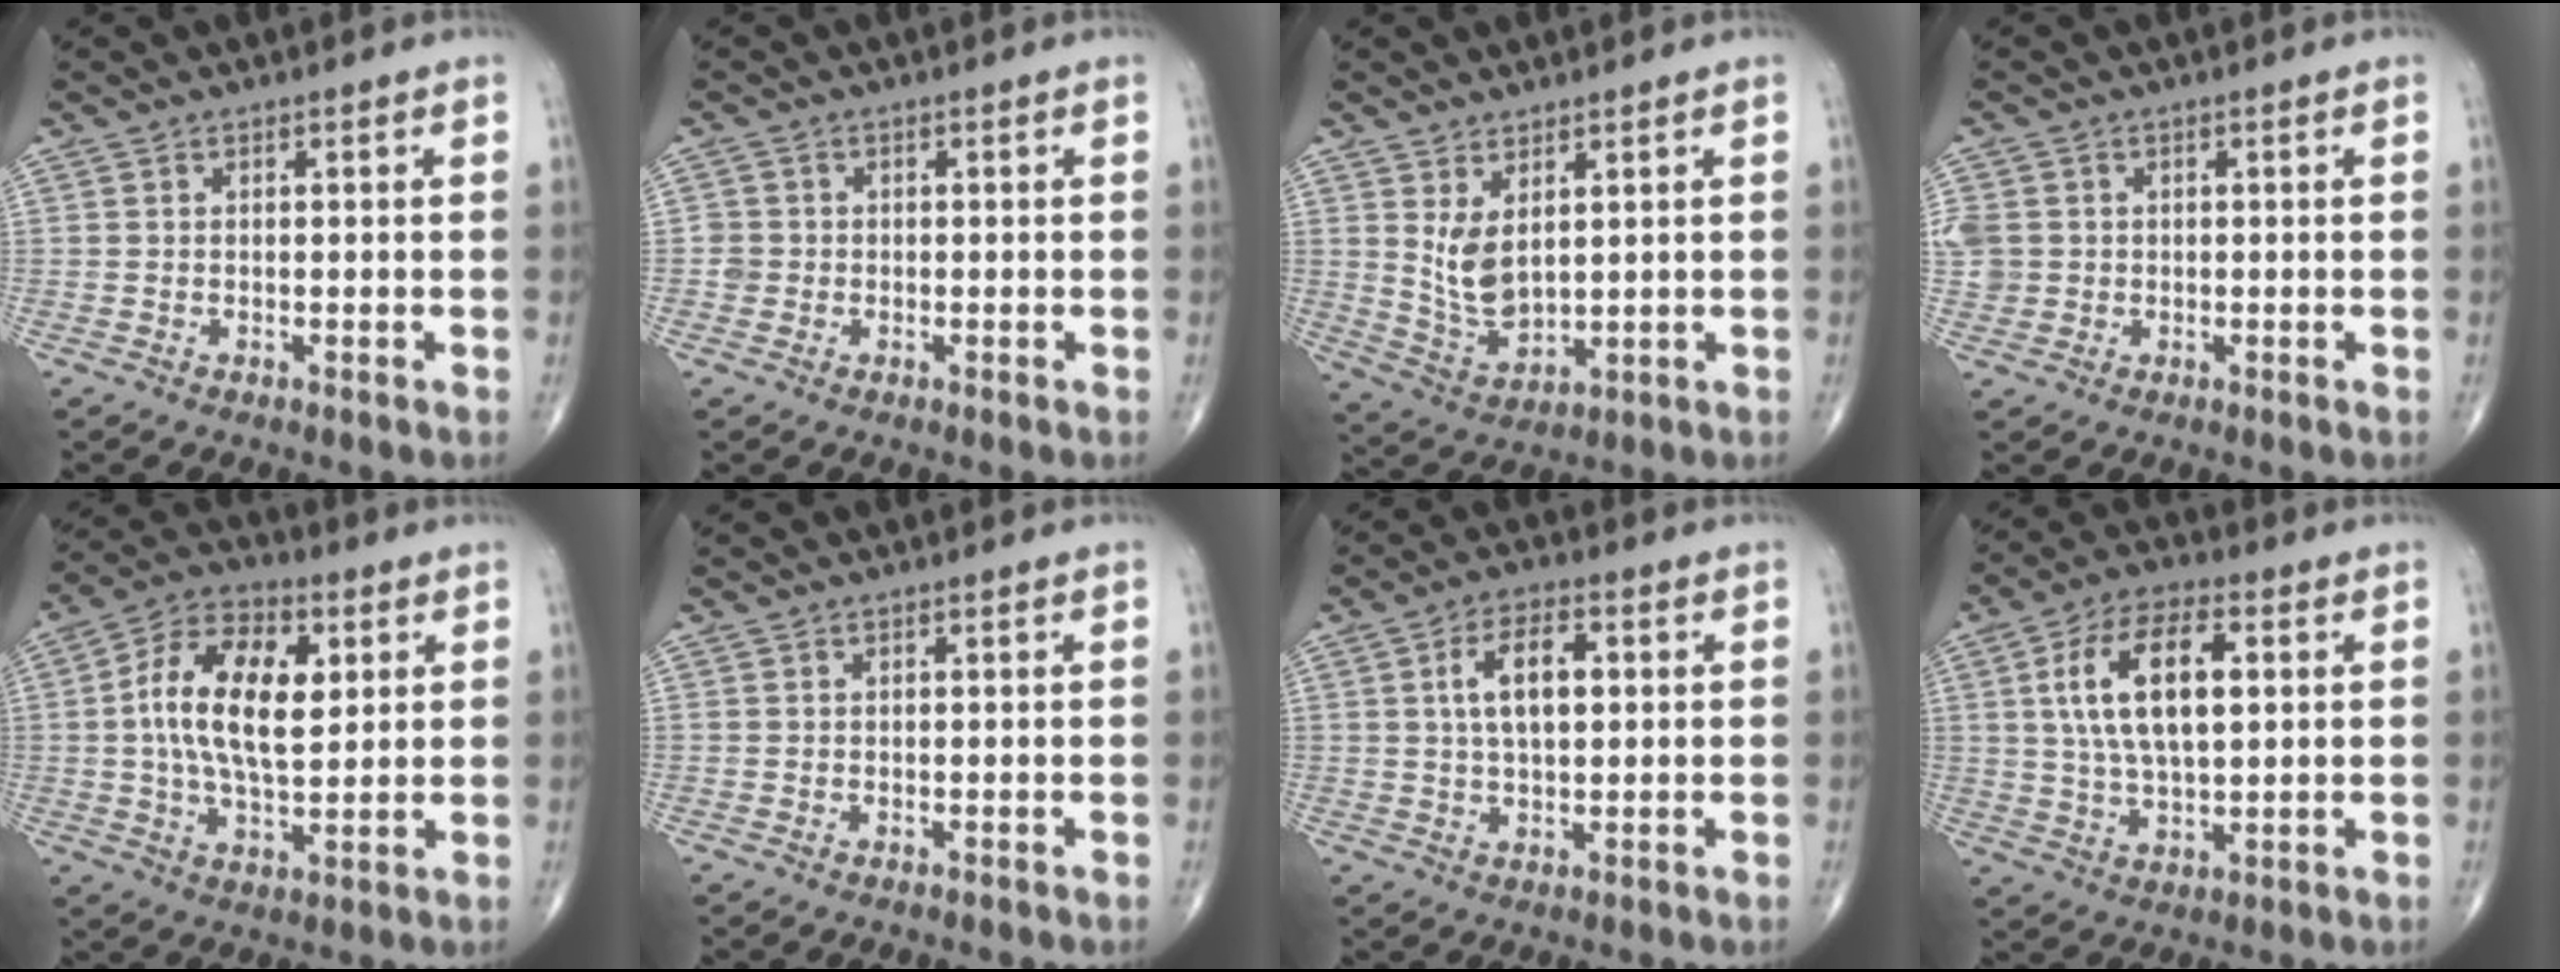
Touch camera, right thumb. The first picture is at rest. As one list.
[{"total": 1.8, "force": [-0.3, 1.8, 0.2], "torque": [0.012, 0.008, -0.010]}, {"total": 6.9, "force": [2.4, 3.5, 5.4], "torque": [-0.095, -0.027, 0.063]}, {"total": 6.9, "force": [0.9, 6.2, 2.8], "torque": [-0.076, 0.014, 0.025]}, {"total": 15.6, "force": [2.7, 8.2, 13.0], "torque": [-0.224, 0.006, 0.043]}, {"total": 0.0}, {"total": 8.3, "force": [1.6, 4.2, 6.9], "torque": [-0.117, 0.008, 0.026]}, {"total": 14.5, "force": [3.1, 7.0, 12.4], "torque": [-0.223, 0.006, 0.056]}]